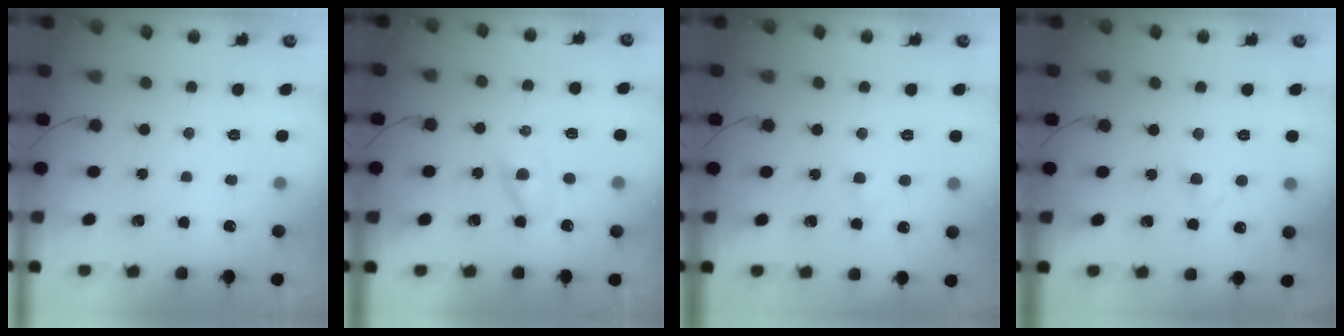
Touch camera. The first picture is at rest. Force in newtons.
{"total": 2.9, "press": 2.7, "slide": 1.1}
{"total": 2.3, "press": 2.2, "slide": 0.9}
{"total": 2.2, "press": 2.0, "slide": 0.9}